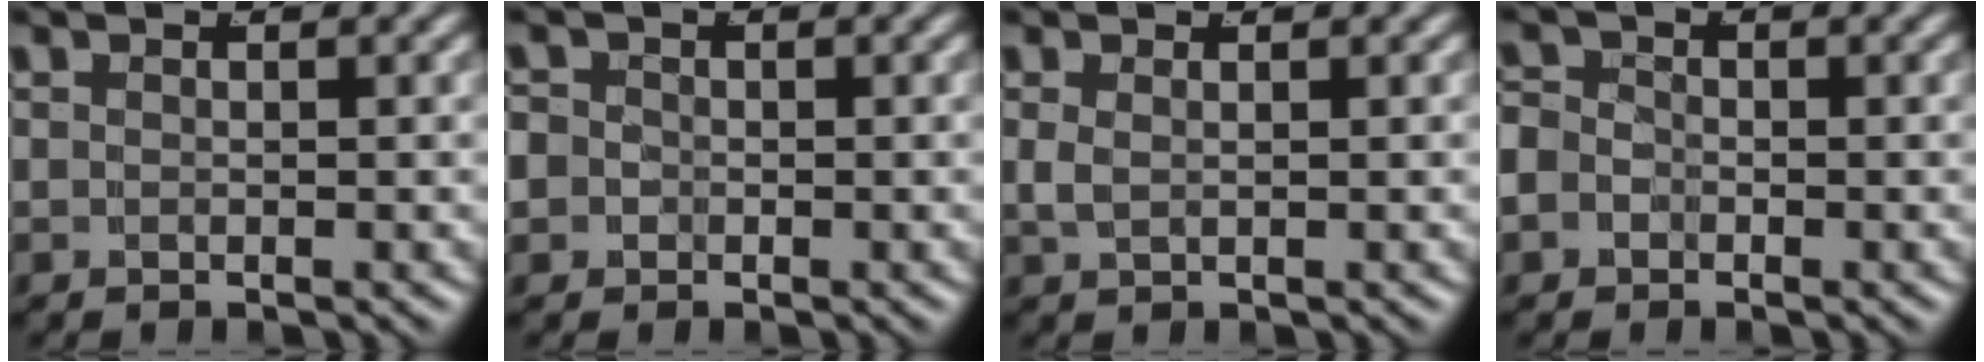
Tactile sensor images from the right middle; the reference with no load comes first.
{"total": 3.6, "force": [-0.7, 3.4, 1.0], "torque": [-0.037, -0.012, -0.014]}
{"total": 0.9, "force": [0.3, 0.2, 0.8], "torque": [-0.017, -0.005, 0.014]}
{"total": 3.5, "force": [-1.1, 3.1, 1.1], "torque": [-0.039, -0.016, -0.019]}